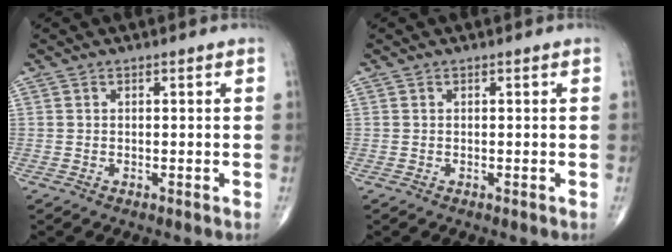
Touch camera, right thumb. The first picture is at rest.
{"total": 0.0}